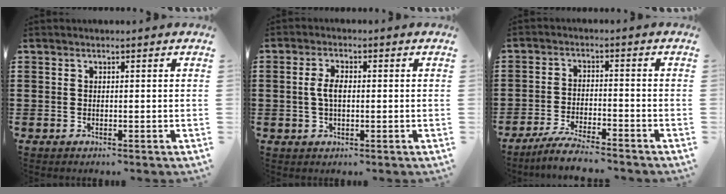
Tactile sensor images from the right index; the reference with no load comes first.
{"total": 3.6, "force": [0.0, 1.7, 3.1], "torque": [-0.076, 0.000, -0.006]}
{"total": 4.6, "force": [-4.3, -0.2, 1.6], "torque": [-0.041, -0.008, -0.086]}